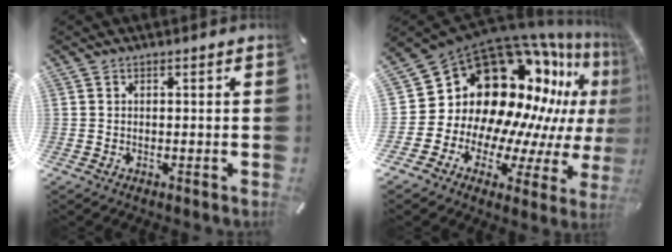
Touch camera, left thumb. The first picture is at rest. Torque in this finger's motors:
{"motor_torque": [2.06, 2.07, 1.18, -0.45, 0.21]}